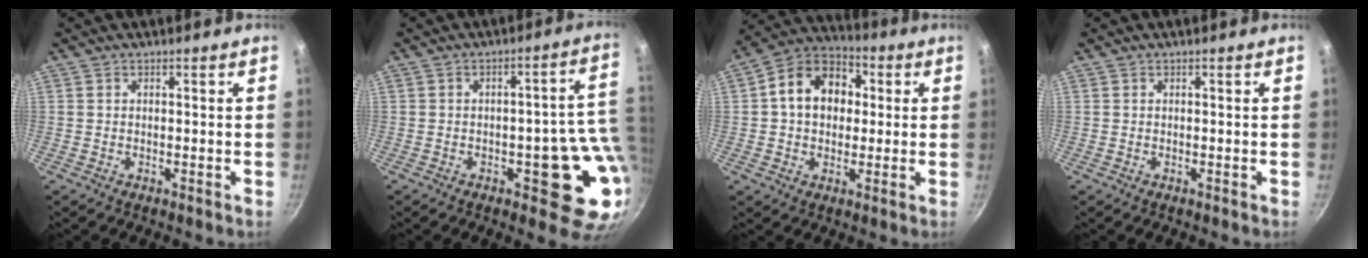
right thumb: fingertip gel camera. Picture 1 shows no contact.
{"total": 13.4, "force": [-1.4, 6.0, 11.8], "torque": [-0.074, 0.009, -0.015]}
{"total": 13.6, "force": [1.9, 10.3, 8.6], "torque": [-0.106, 0.027, 0.011]}
{"total": 0.0}